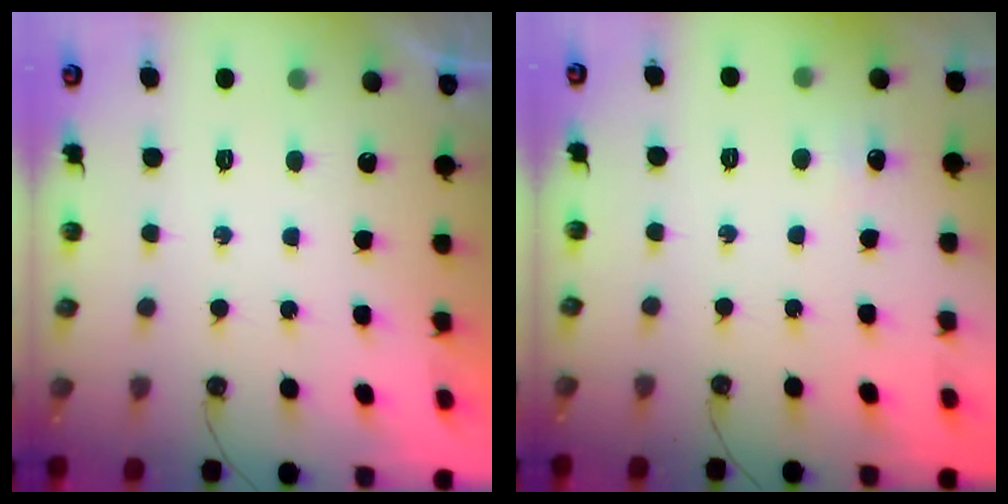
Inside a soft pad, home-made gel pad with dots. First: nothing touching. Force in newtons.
{"total": 3.4, "press": 3.4, "slide": 0.3}